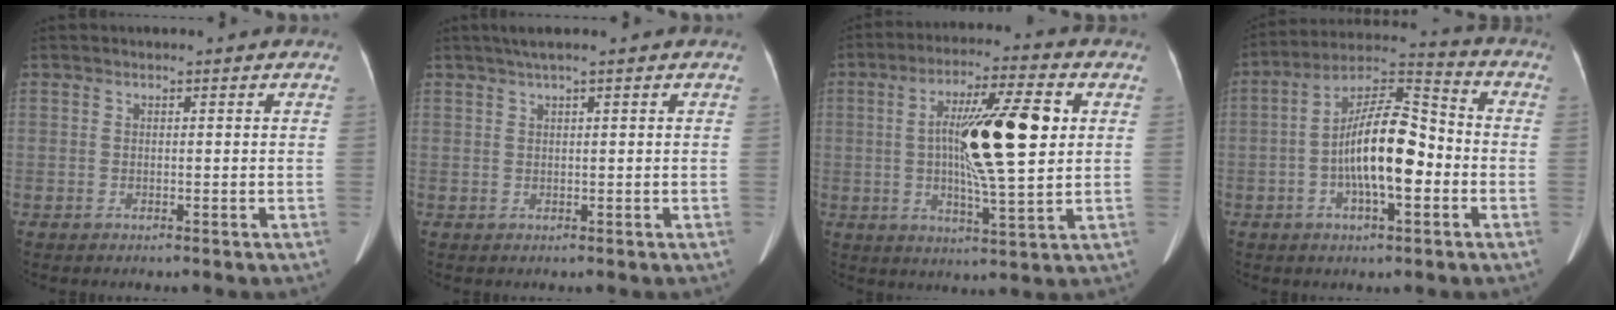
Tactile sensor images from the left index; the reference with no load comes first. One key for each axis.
{"total": 2.4, "fx": 1.6, "fy": -0.3, "fz": 1.8, "tx": -0.041, "ty": 0.016, "tz": 0.035}
{"total": 15.0, "fx": 1.9, "fy": 1.6, "fz": 14.8, "tx": -0.257, "ty": 0.007, "tz": 0.029}
{"total": 13.3, "fx": -2.5, "fy": 3.7, "fz": 12.5, "tx": -0.232, "ty": 0.024, "tz": -0.047}